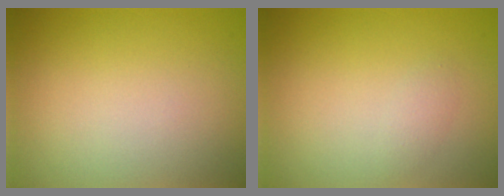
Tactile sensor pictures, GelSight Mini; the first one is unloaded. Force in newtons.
{"total": 0.9, "press": 0.9, "slide": 0.0}